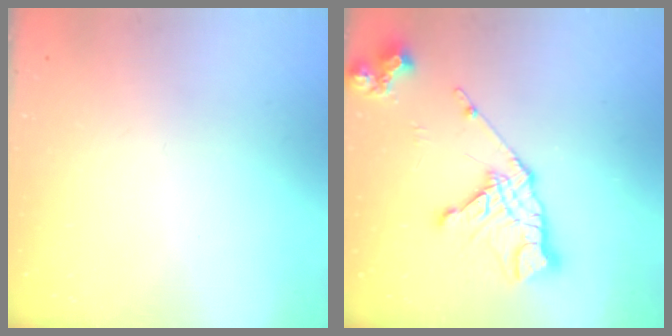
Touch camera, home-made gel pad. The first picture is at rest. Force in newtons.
{"total": 17.1, "press": 17.0, "slide": 1.8}